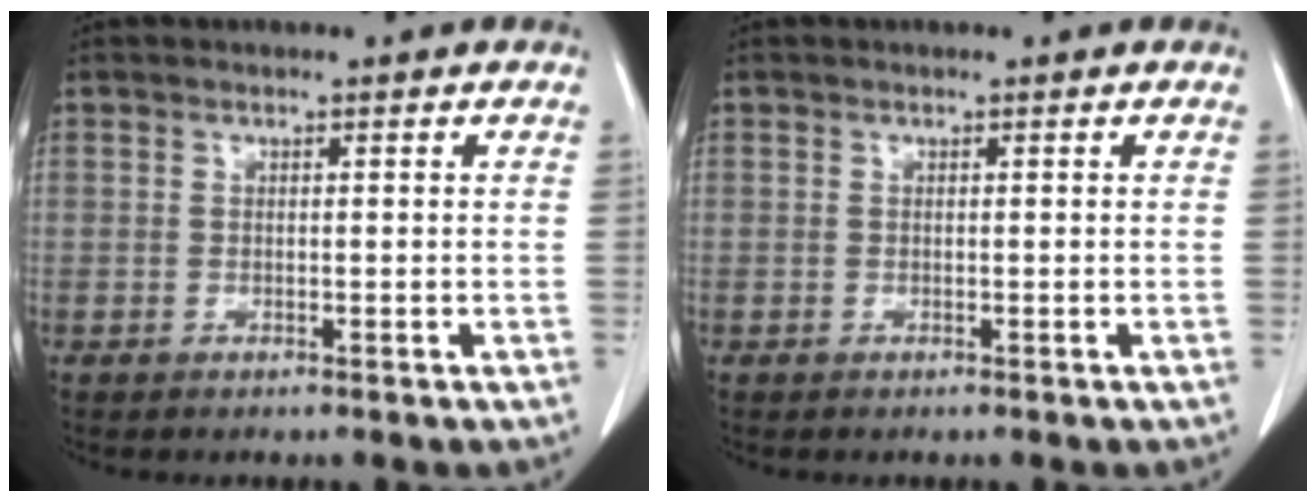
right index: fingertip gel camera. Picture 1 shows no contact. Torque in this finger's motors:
{"motor_torque": [-0.02, 0.02, 0.00, 0.00]}